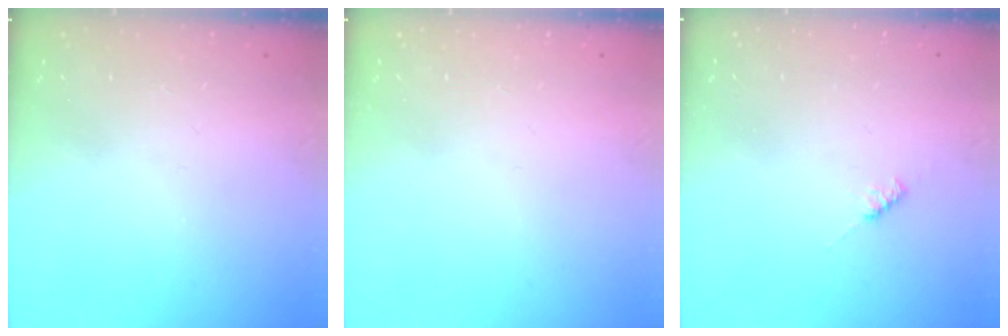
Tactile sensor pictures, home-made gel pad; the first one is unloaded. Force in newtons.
{"total": 0.0}
{"total": 2.2, "press": 2.2, "slide": 0.4}